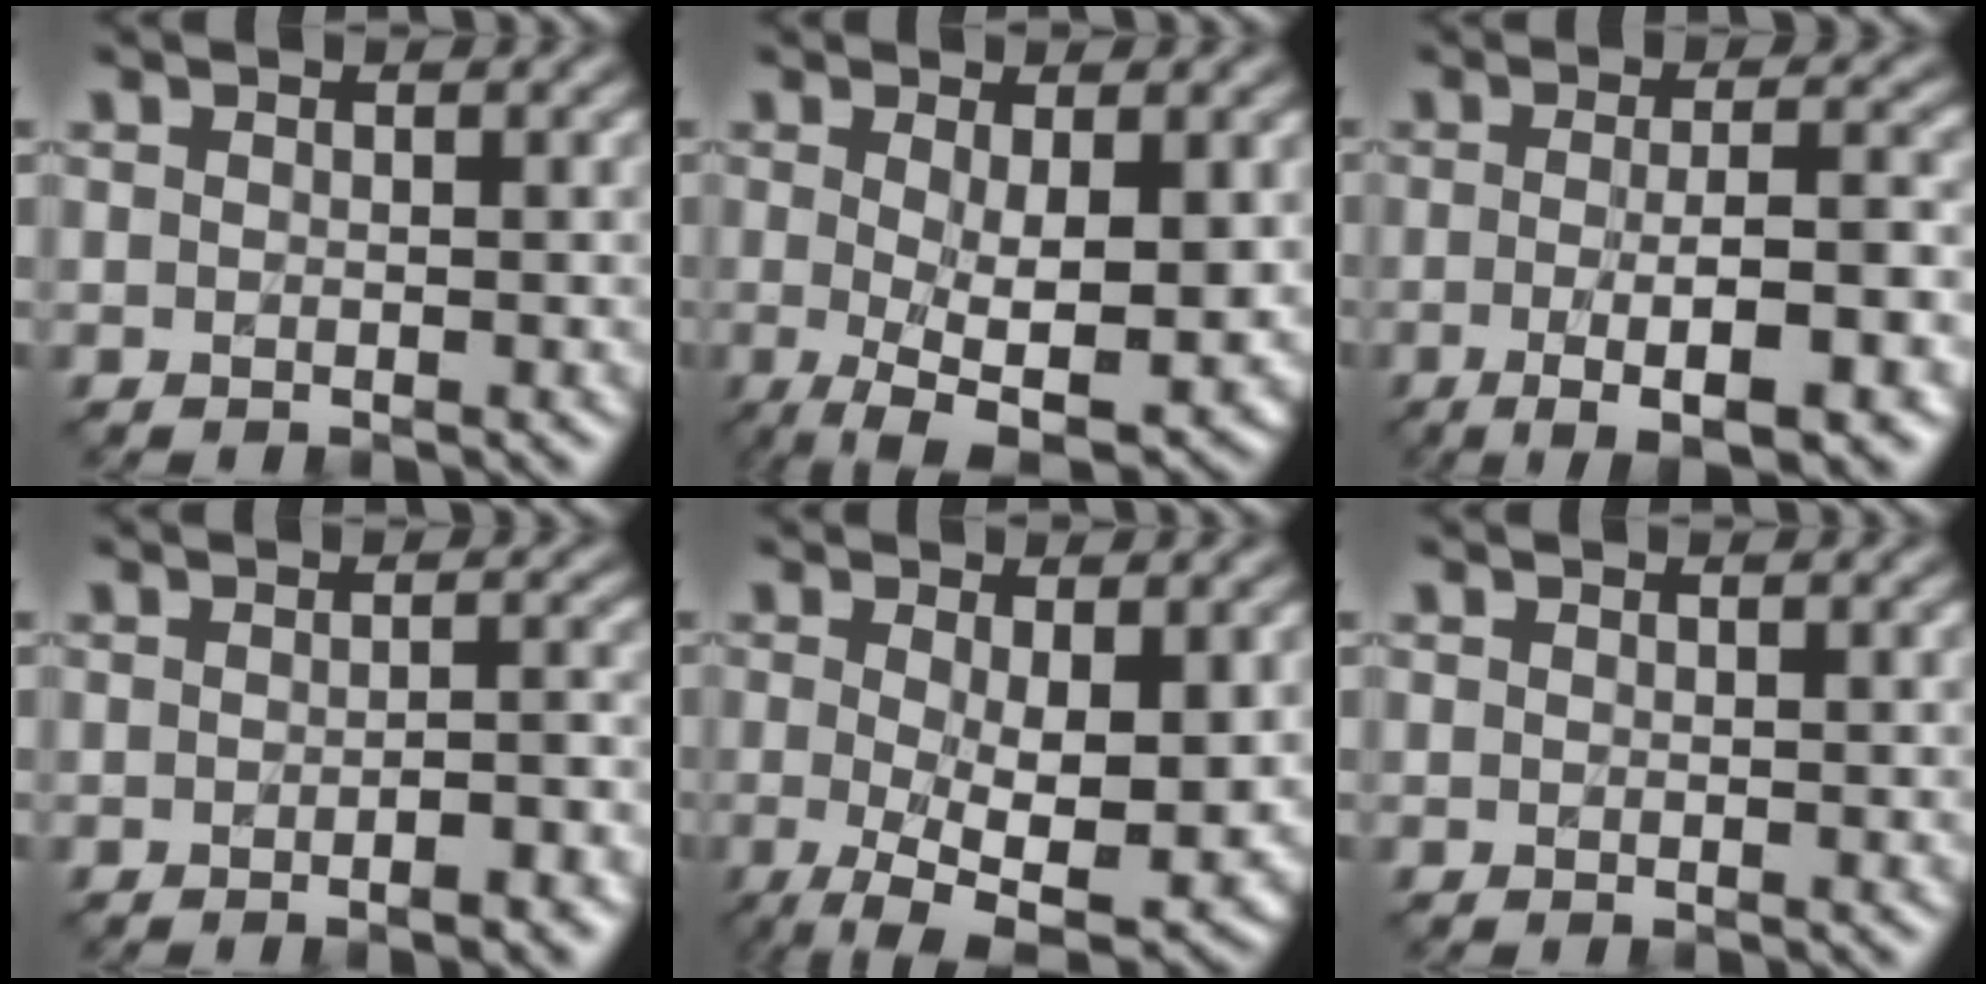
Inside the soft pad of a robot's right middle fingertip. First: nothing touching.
{"total": 8.3, "force": [-0.8, 2.9, 7.7], "torque": [-0.134, -0.022, -0.002]}
{"total": 7.4, "force": [-2.2, 1.8, 6.9], "torque": [-0.094, -0.003, -0.030]}
{"total": 3.0, "force": [-1.4, 0.8, 2.6], "torque": [-0.030, 0.002, -0.018]}
{"total": 9.3, "force": [-1.0, 3.4, 8.6], "torque": [-0.149, -0.023, -0.007]}
{"total": 0.0}